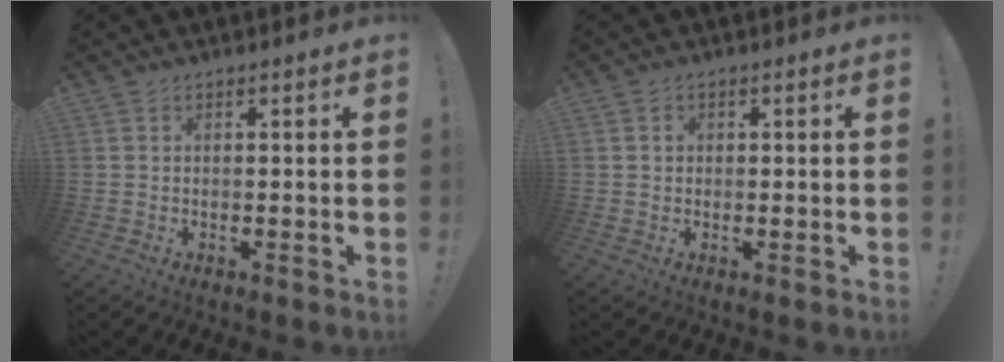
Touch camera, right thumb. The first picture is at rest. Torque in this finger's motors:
{"motor_torque": [-0.27, -0.06, -0.07, 0.07, 0.00]}